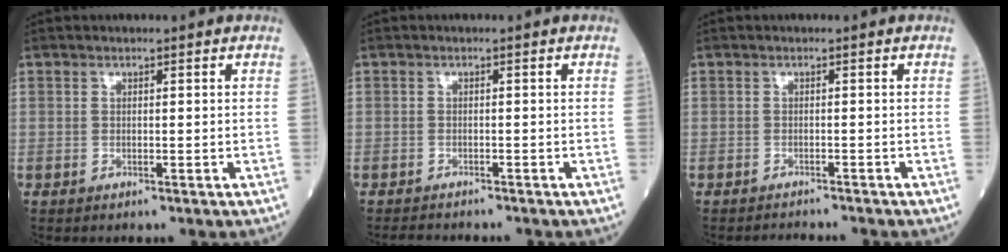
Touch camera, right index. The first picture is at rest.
{"total": 2.7, "force": [-2.6, 0.8, 0.4], "torque": [-0.011, -0.009, -0.041]}
{"total": 2.8, "force": [-2.7, -0.5, 0.2], "torque": [-0.001, -0.010, -0.039]}